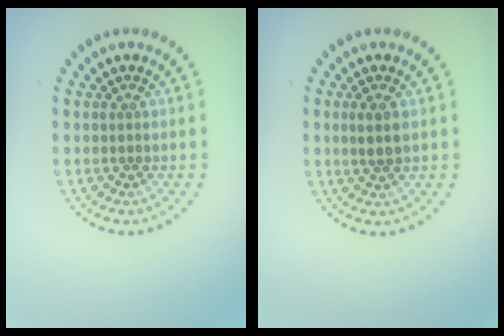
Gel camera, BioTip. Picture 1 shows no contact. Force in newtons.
{"total": 1.9, "press": 1.8, "slide": 0.6}